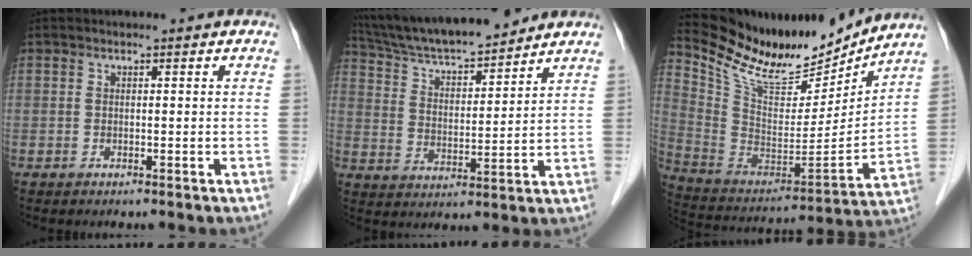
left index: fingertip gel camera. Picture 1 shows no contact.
{"total": 16.0, "force": [14.5, 2.2, 6.4], "torque": [-0.115, 0.015, 0.250]}
{"total": 19.9, "force": [18.0, 4.4, 7.5], "torque": [-0.151, -0.038, 0.306]}